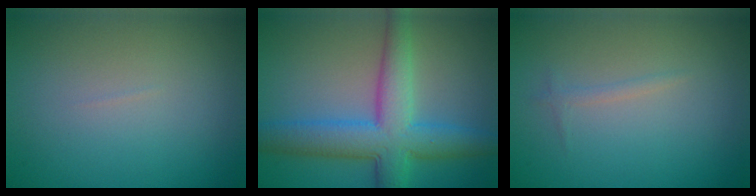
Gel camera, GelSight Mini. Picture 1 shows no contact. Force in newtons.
{"total": 7.3, "press": 7.3, "slide": 0.1}
{"total": 0.7, "press": 0.7, "slide": 0.1}